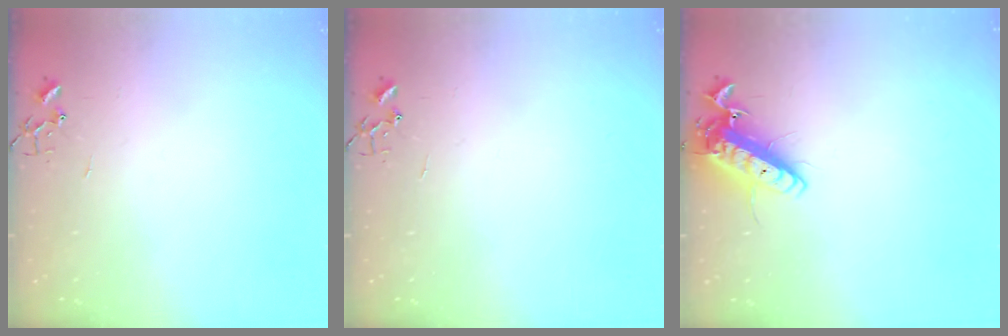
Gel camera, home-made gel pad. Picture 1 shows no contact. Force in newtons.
{"total": 0.0}
{"total": 14.1, "press": 13.9, "slide": 2.6}